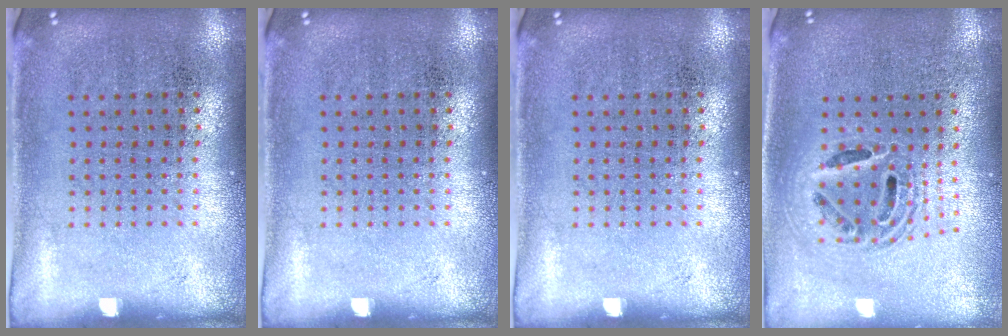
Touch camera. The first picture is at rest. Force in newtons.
{"total": 0.0}
{"total": 0.0}
{"total": 1.8, "press": 1.5, "slide": 1.1}